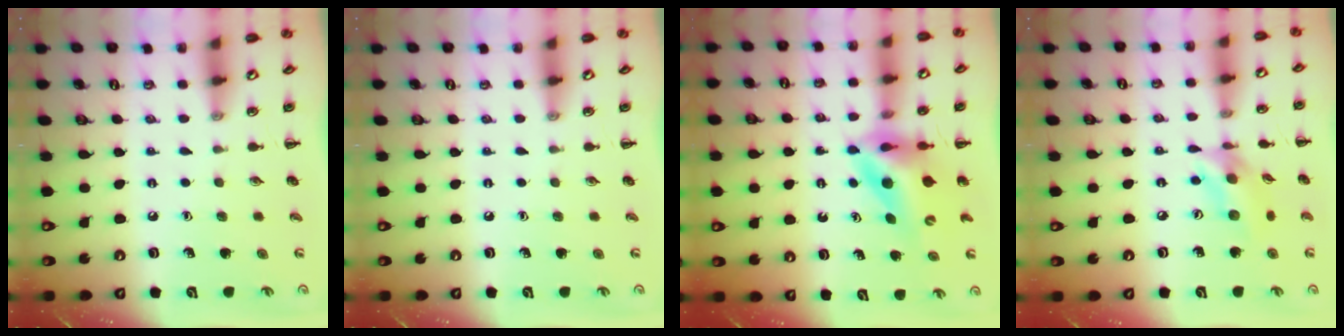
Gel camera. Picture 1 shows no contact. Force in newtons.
{"total": 0.0}
{"total": 9.6, "press": 9.1, "slide": 3.0}
{"total": 10.7, "press": 10.6, "slide": 1.8}